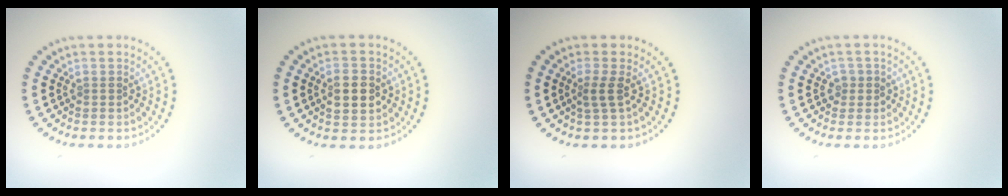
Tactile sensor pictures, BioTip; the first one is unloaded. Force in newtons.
{"total": 2.9, "press": 2.9, "slide": 0.2}
{"total": 1.7, "press": 1.2, "slide": 1.2}
{"total": 1.2, "press": 1.0, "slide": 0.7}